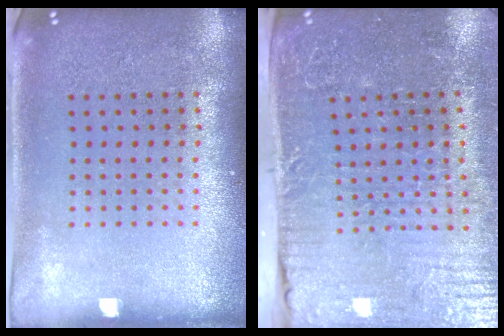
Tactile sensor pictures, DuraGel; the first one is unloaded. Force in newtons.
{"total": 4.6, "press": 4.4, "slide": 1.3}